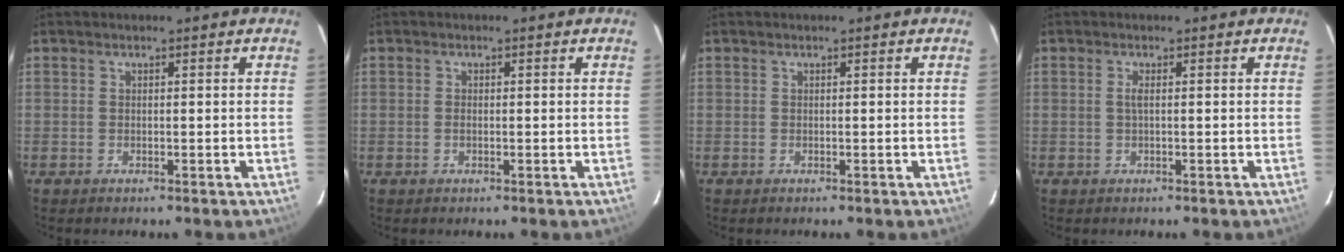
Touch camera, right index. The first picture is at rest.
{"total": 0.6, "force": [-0.1, 0.4, 0.5], "torque": [-0.010, 0.000, -0.003]}
{"total": 0.0}
{"total": 1.0, "force": [0.0, -0.1, 1.0], "torque": [-0.019, 0.000, -0.001]}